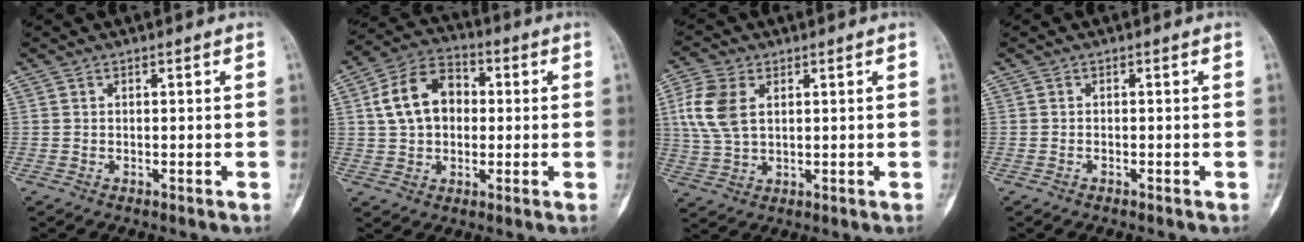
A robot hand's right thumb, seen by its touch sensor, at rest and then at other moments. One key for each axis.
{"total": 12.0, "fx": 1.6, "fy": 8.7, "fz": 8.1, "tx": -0.127, "ty": 0.023, "tz": 0.021}
{"total": 9.0, "fx": 2.3, "fy": 5.6, "fz": 6.6, "tx": -0.147, "ty": 0.003, "tz": 0.050}
{"total": 0.0}